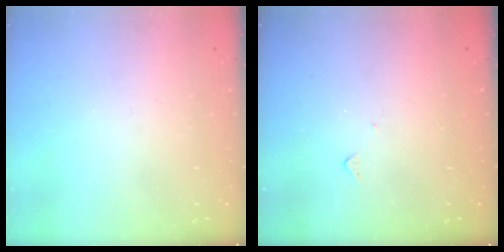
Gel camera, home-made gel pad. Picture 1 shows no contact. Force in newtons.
{"total": 6.6, "press": 6.6, "slide": 0.6}